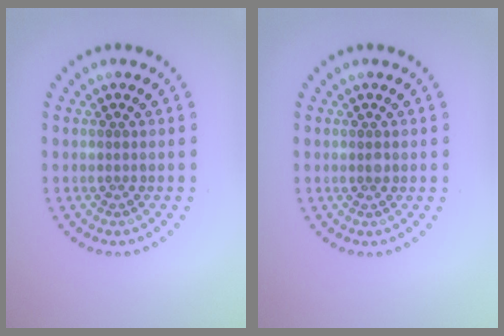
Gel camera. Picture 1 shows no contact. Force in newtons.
{"total": 0.6, "press": 0.6, "slide": 0.1}